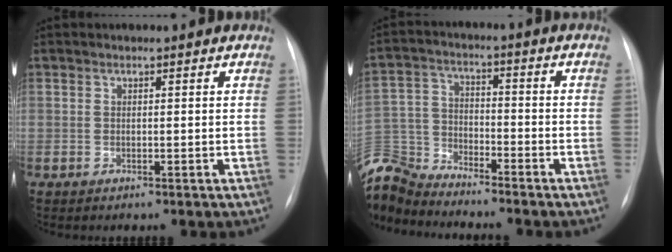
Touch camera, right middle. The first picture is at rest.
{"total": 11.6, "force": [-11.4, 1.9, 1.0], "torque": [-0.035, 0.021, -0.222]}